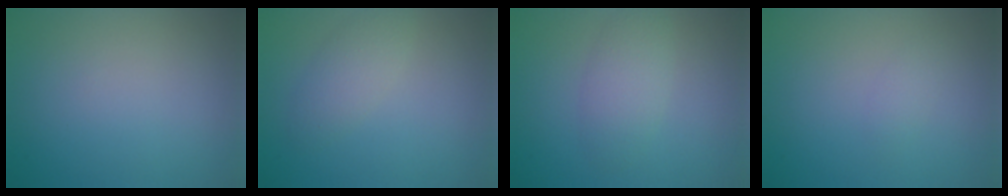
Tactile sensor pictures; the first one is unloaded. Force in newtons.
{"total": 2.1, "press": 2.1, "slide": 0.0}
{"total": 2.7, "press": 2.7, "slide": 0.1}
{"total": 0.9, "press": 0.9, "slide": 0.0}